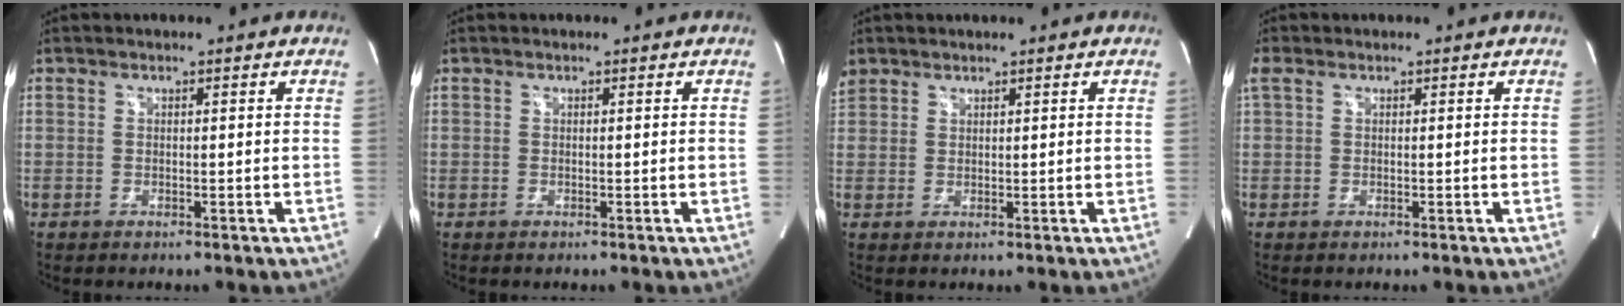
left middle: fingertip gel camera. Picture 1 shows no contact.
{"total": 0.0}
{"total": 4.1, "force": [2.8, 2.9, 0.8], "torque": [-0.032, 0.020, 0.060]}
{"total": 1.8, "force": [0.9, 1.1, 1.2], "torque": [-0.040, 0.032, 0.026]}